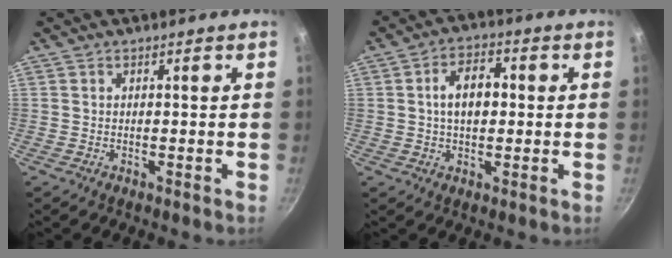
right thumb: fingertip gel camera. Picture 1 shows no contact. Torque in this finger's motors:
{"motor_torque": [-0.37, 0.37, 0.76, 0.03, 0.21]}